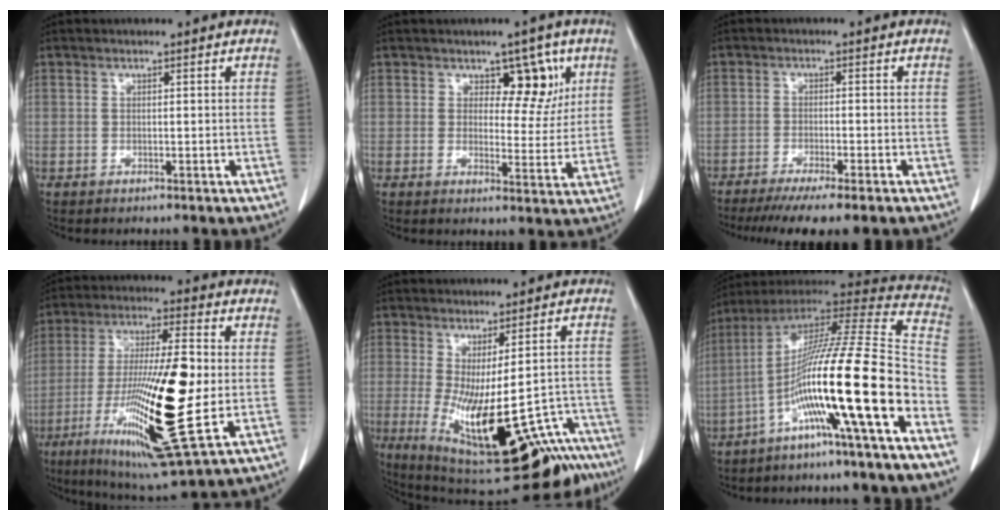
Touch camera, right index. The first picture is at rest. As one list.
[{"total": 6.1, "force": [2.9, 3.5, 4.1], "torque": [-0.037, 0.003, 0.040]}, {"total": 10.1, "force": [-8.0, 0.4, 6.1], "torque": [-0.079, -0.021, -0.122]}, {"total": 21.8, "force": [-4.7, 2.5, 21.1], "torque": [-0.408, -0.034, -0.074]}, {"total": 25.6, "force": [-14.6, 8.1, 19.4], "torque": [-0.248, -0.031, -0.179]}, {"total": 23.1, "force": [-9.5, -0.5, 21.1], "torque": [-0.347, -0.013, -0.175]}]